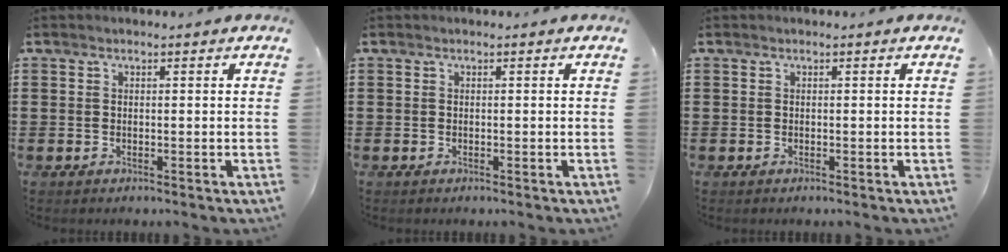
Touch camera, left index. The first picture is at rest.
{"total": 0.0}
{"total": 0.0}